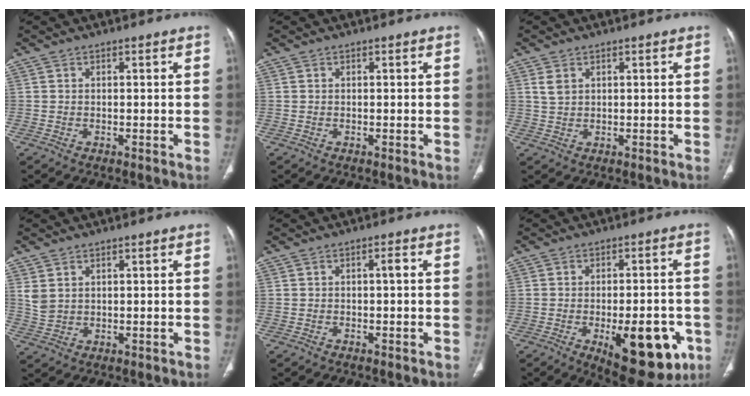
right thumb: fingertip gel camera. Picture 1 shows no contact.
{"total": 0.0}
{"total": 2.2, "force": [1.1, 1.5, 1.2], "torque": [-0.025, 0.002, 0.031]}
{"total": 3.2, "force": [1.5, 2.1, 1.9], "torque": [-0.034, -0.004, 0.042]}
{"total": 1.0, "force": [-0.1, 0.2, 1.0], "torque": [-0.013, 0.005, -0.006]}
{"total": 17.2, "force": [-6.3, 7.4, 14.2], "torque": [-0.140, 0.014, -0.068]}